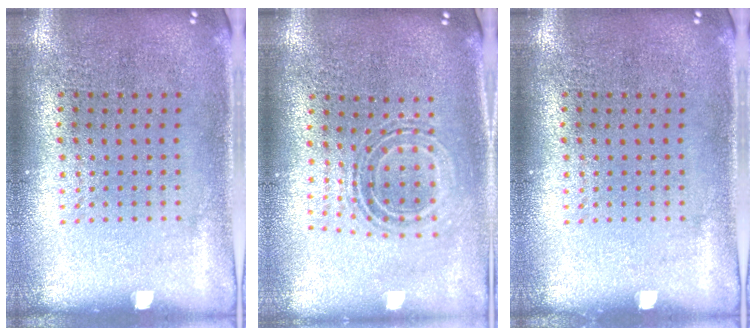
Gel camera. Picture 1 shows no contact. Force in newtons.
{"total": 0.8, "press": 0.8, "slide": 0.3}
{"total": 0.0}